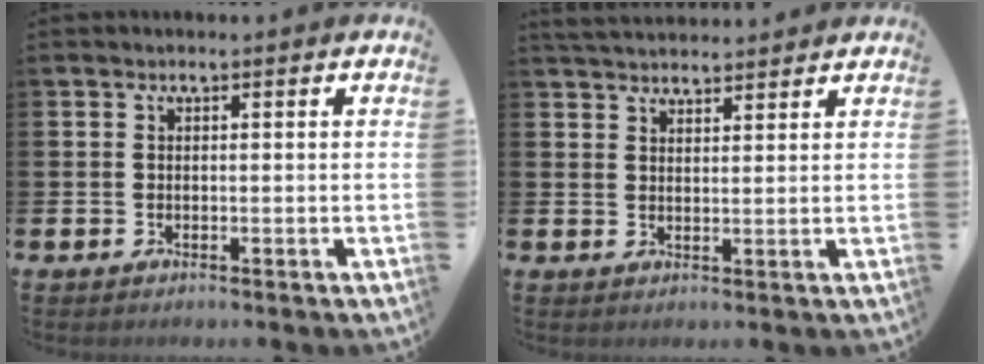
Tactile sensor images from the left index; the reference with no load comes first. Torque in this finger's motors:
{"motor_torque": [0.74, -1.39, 0.40, 0.12]}